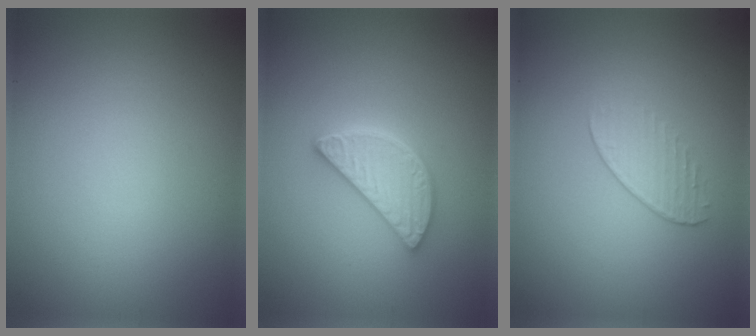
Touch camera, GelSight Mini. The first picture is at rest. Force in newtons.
{"total": 4.2, "press": 3.4, "slide": 2.5}
{"total": 1.2, "press": 0.6, "slide": 1.0}